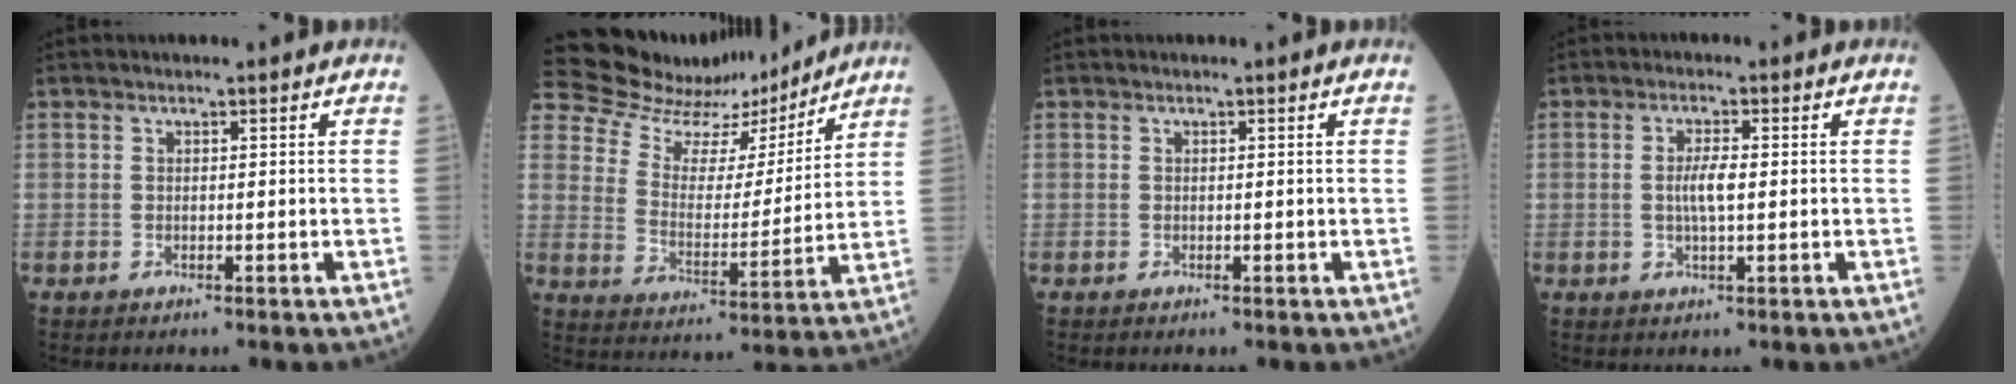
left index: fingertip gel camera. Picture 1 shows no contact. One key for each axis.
{"total": 15.5, "fx": 14.4, "fy": 4.4, "fz": 3.4, "tx": -0.068, "ty": 0.002, "tz": 0.226}
{"total": 0.0}
{"total": 3.3, "fx": -0.1, "fy": 0.6, "fz": 3.3, "tx": -0.066, "ty": -0.003, "tz": -0.004}